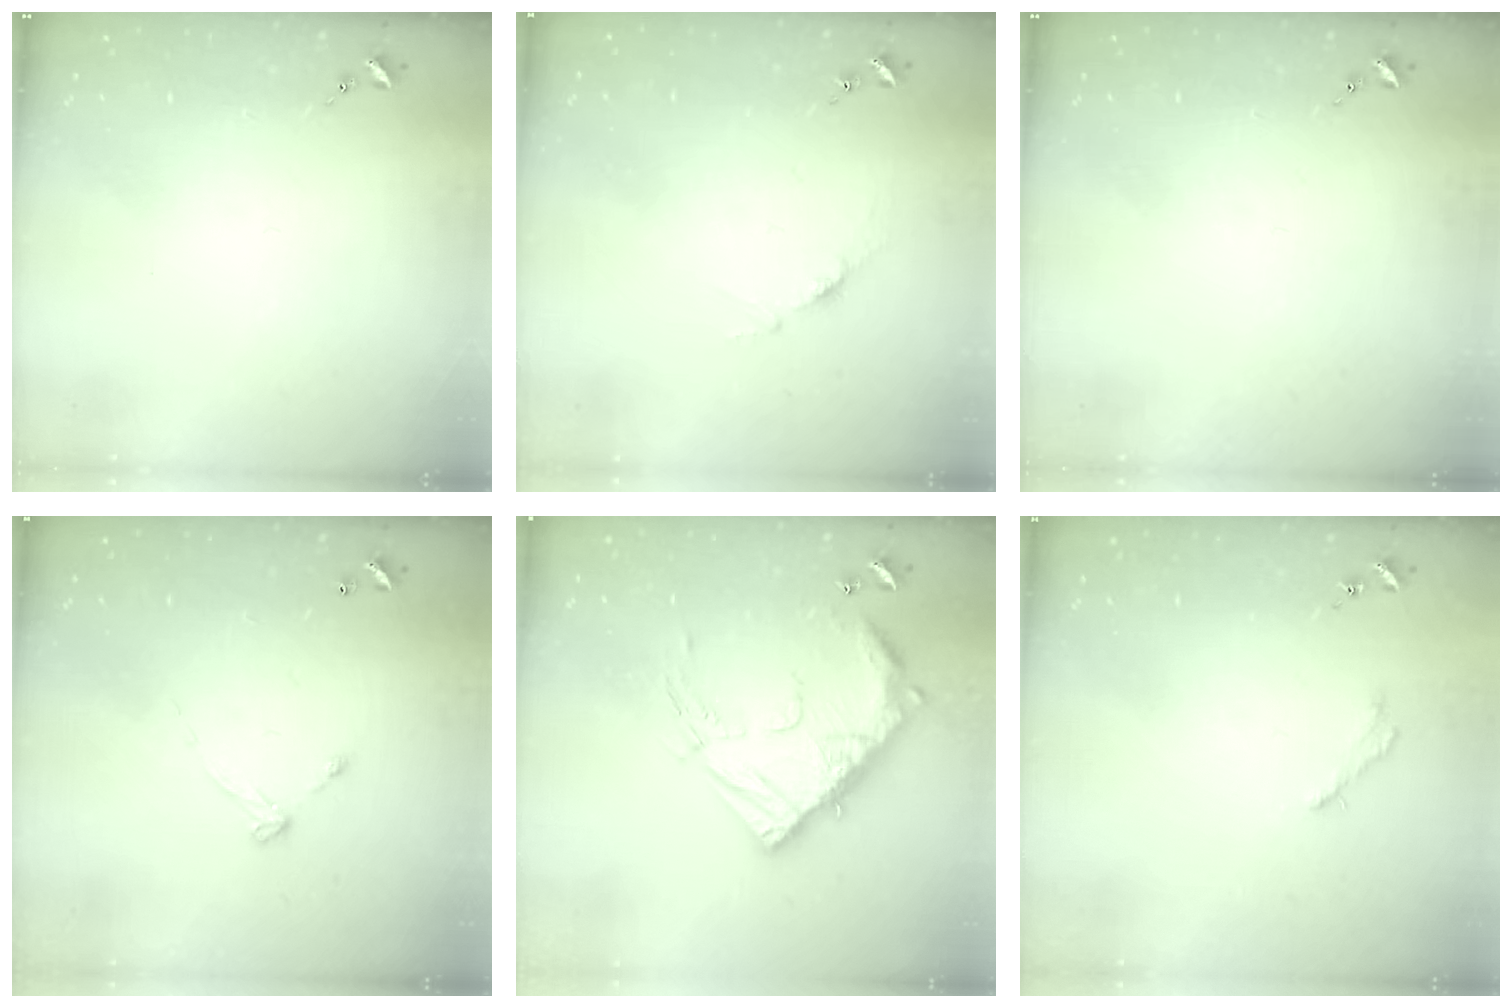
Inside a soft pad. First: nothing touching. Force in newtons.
{"total": 3.4, "press": 3.4, "slide": 0.4}
{"total": 0.0}
{"total": 5.4, "press": 5.4, "slide": 0.3}
{"total": 17.8, "press": 17.7, "slide": 1.9}
{"total": 2.5, "press": 2.5, "slide": 0.2}